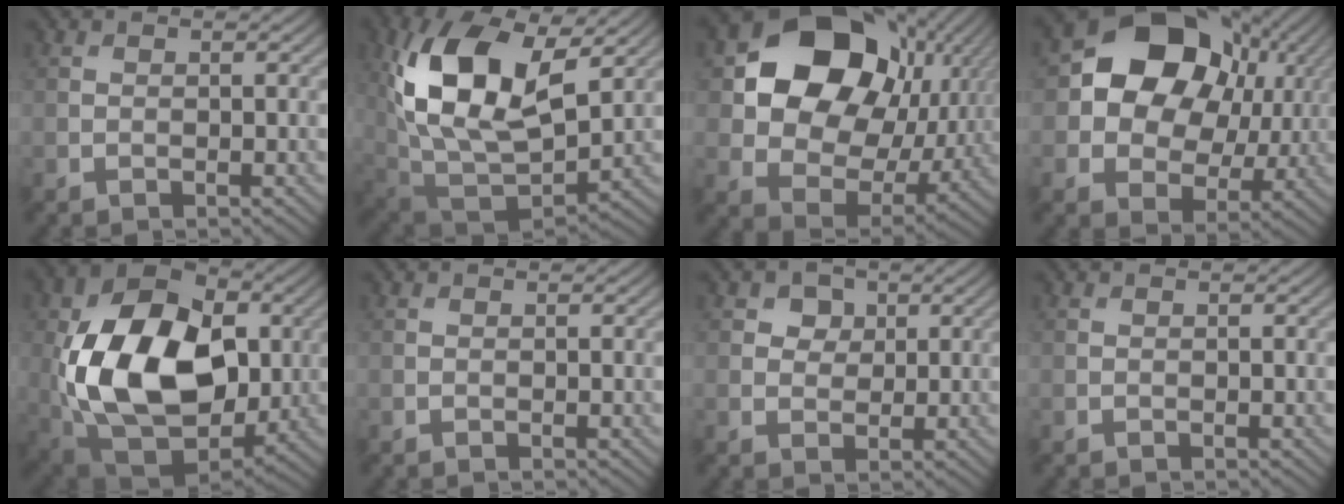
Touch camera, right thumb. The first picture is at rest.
{"total": 16.8, "force": [5.0, 9.3, 13.1], "torque": [-0.273, -0.004, 0.098]}
{"total": 17.2, "force": [4.8, 13.2, 9.9], "torque": [-0.186, -0.002, 0.105]}
{"total": 14.6, "force": [3.6, 11.4, 8.3], "torque": [-0.144, 0.011, 0.057]}
{"total": 19.6, "force": [0.0, 13.2, 14.4], "torque": [-0.300, -0.018, 0.007]}
{"total": 0.0}
{"total": 3.0, "force": [1.2, 2.4, 1.2], "torque": [-0.024, -0.006, 0.019]}
{"total": 0.0}